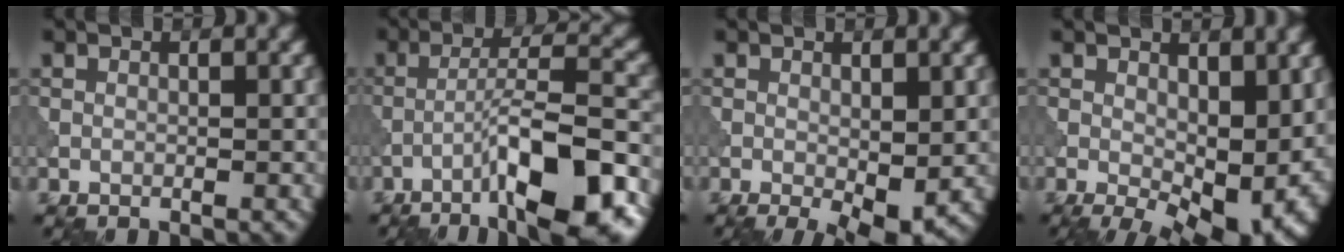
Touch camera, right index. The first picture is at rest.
{"total": 10.6, "force": [-5.5, 2.1, 8.7], "torque": [-0.137, 0.016, -0.087]}
{"total": 3.3, "force": [-0.7, 1.1, 3.1], "torque": [-0.045, -0.013, -0.007]}
{"total": 9.2, "force": [-0.4, 5.1, 7.7], "torque": [-0.111, -0.023, 0.008]}